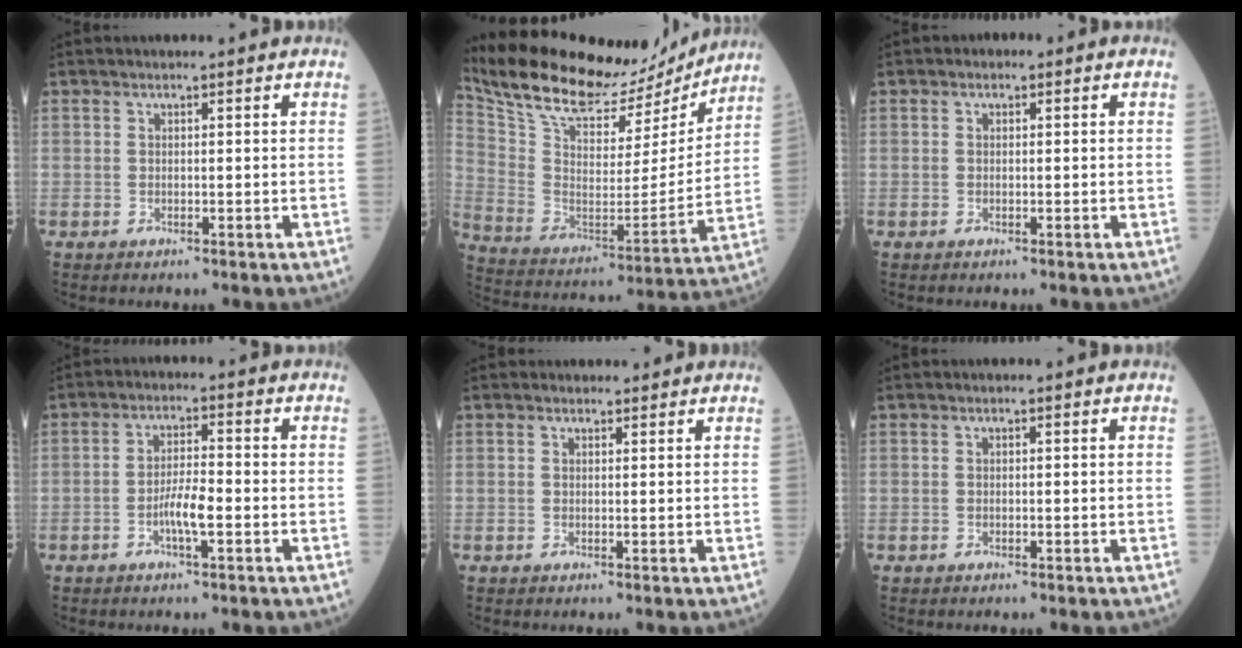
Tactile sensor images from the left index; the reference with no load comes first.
{"total": 23.3, "force": [21.2, 6.3, 7.1], "torque": [-0.143, -0.010, 0.329]}
{"total": 0.6, "force": [-0.1, 0.5, 0.3], "torque": [-0.002, 0.000, -0.007]}
{"total": 4.3, "force": [-1.9, 0.5, 3.9], "torque": [-0.074, -0.003, -0.039]}
{"total": 1.6, "force": [1.5, 0.6, -0.1], "torque": [-0.002, 0.006, 0.017]}
{"total": 0.0}